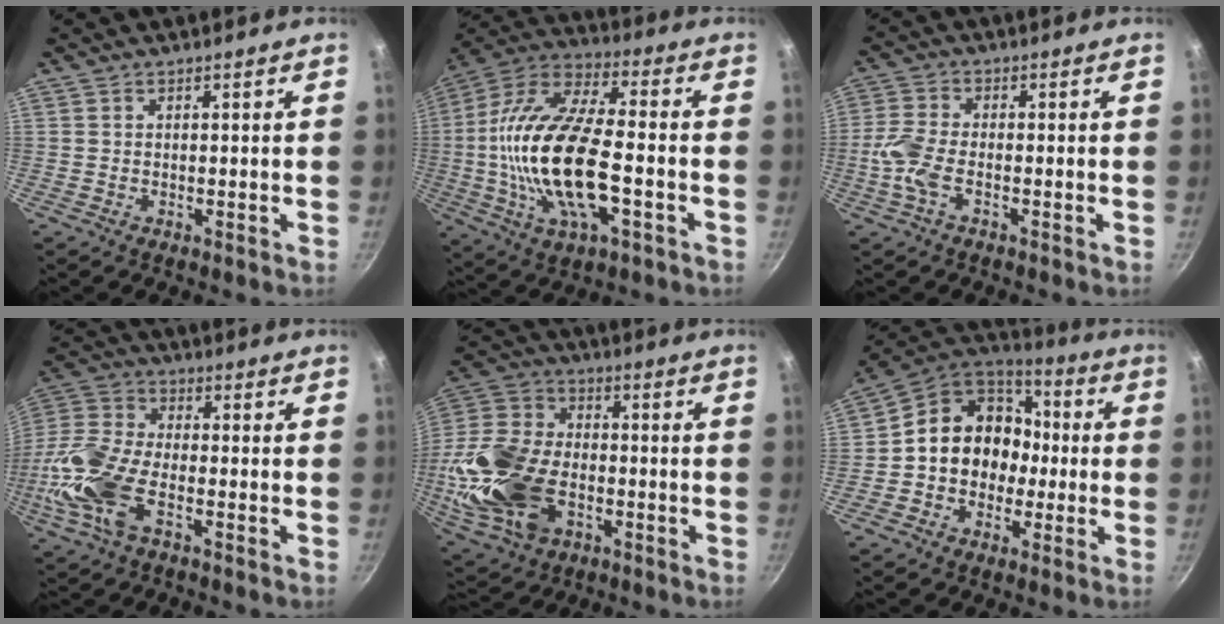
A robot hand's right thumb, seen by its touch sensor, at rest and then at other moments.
{"total": 23.0, "force": [-3.7, 9.7, 20.5], "torque": [-0.405, 0.022, -0.082]}
{"total": 6.5, "force": [-2.2, 3.1, 5.3], "torque": [-0.122, 0.015, -0.057]}
{"total": 15.4, "force": [-5.4, 7.5, 12.3], "torque": [-0.262, 0.023, -0.123]}
{"total": 21.7, "force": [-5.3, 14.3, 15.4], "torque": [-0.316, 0.026, -0.096]}
{"total": 15.3, "force": [-0.9, 13.1, 7.8], "torque": [-0.082, 0.047, -0.027]}